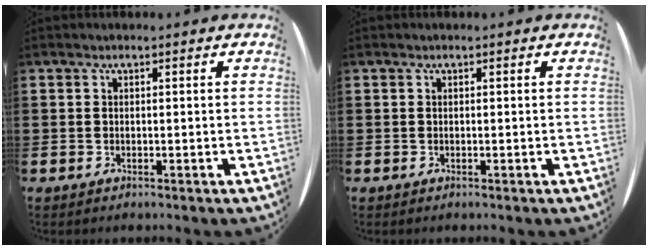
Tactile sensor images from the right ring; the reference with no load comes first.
{"total": 0.0}